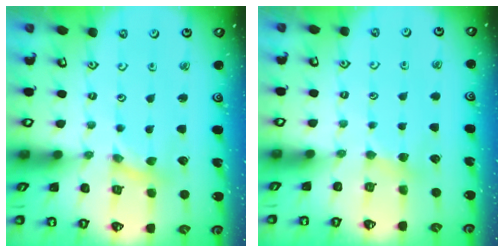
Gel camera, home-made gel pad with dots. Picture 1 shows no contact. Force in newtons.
{"total": 2.9, "press": 2.9, "slide": 0.5}